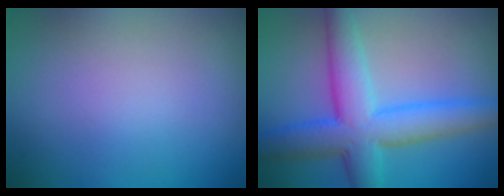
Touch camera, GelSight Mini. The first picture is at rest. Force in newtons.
{"total": 7.7, "press": 7.7, "slide": 0.2}